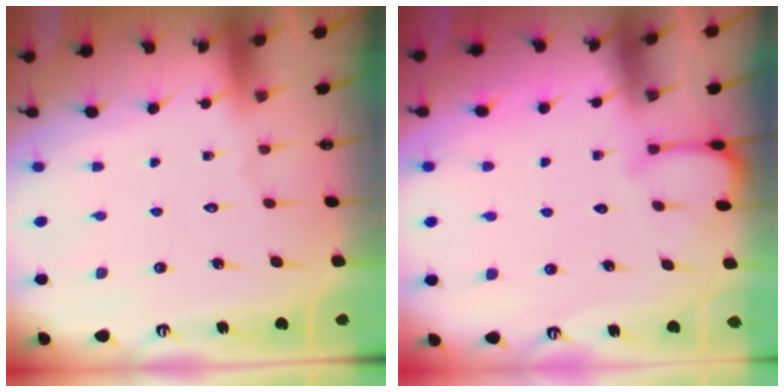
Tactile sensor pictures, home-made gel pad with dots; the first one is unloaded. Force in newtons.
{"total": 2.8, "press": 2.8, "slide": 0.1}